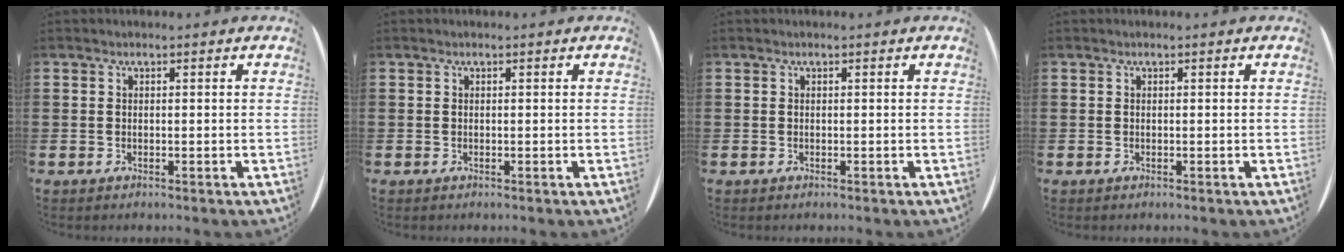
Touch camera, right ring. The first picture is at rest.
{"total": 0.0}
{"total": 0.0}
{"total": 0.0}